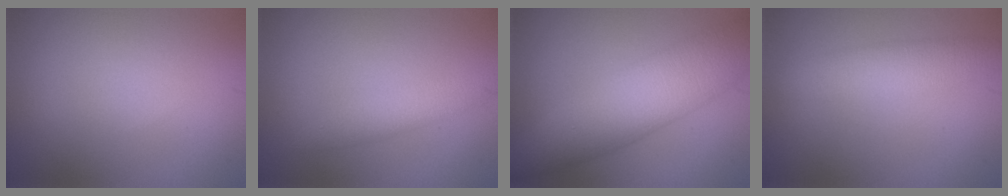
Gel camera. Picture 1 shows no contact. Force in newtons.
{"total": 2.1, "press": 2.1, "slide": 0.0}
{"total": 8.3, "press": 8.3, "slide": 0.2}
{"total": 4.0, "press": 4.0, "slide": 0.1}